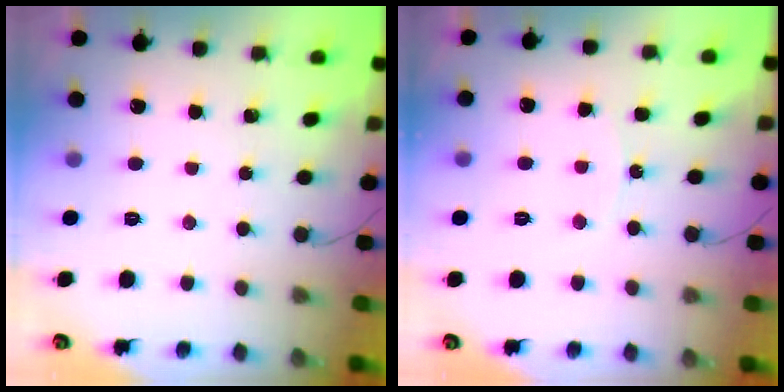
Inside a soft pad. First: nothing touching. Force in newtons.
{"total": 7.4, "press": 7.4, "slide": 0.8}